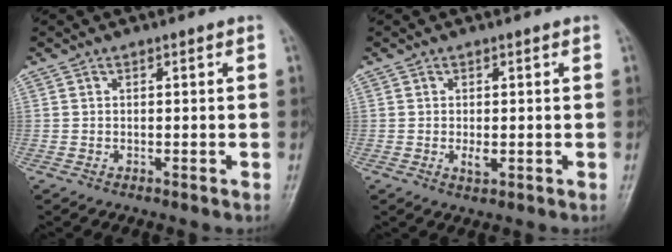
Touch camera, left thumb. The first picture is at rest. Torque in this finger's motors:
{"motor_torque": [-0.15, 0.16, 0.01, -0.17, 0.00]}